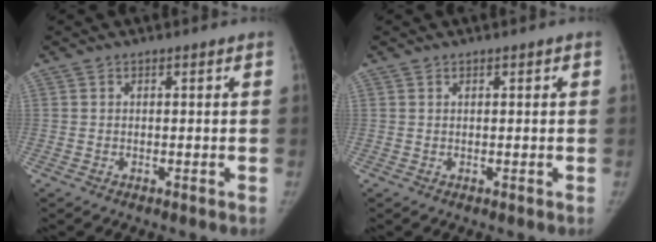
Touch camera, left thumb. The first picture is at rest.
{"total": 0.0}